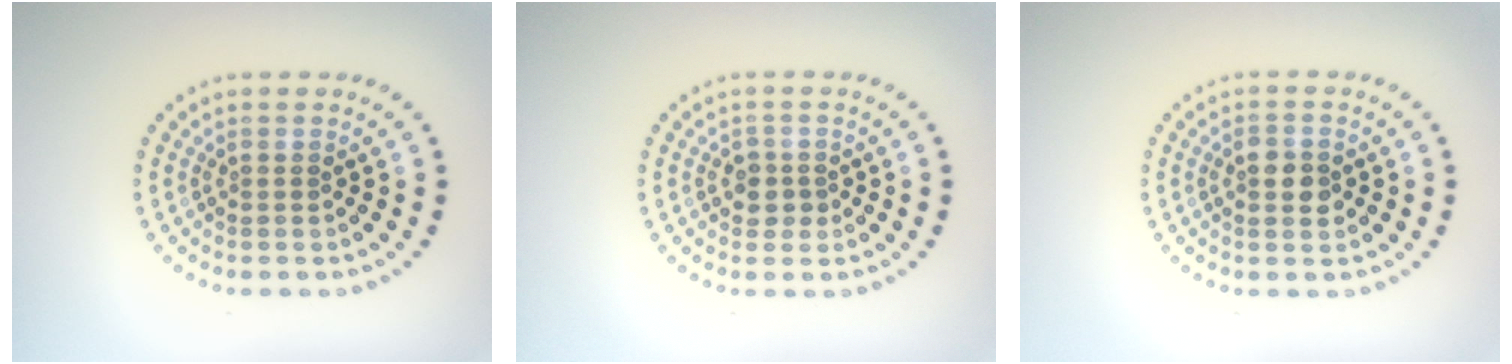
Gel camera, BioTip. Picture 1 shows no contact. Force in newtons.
{"total": 1.7, "press": 1.6, "slide": 0.6}
{"total": 2.5, "press": 2.5, "slide": 0.0}